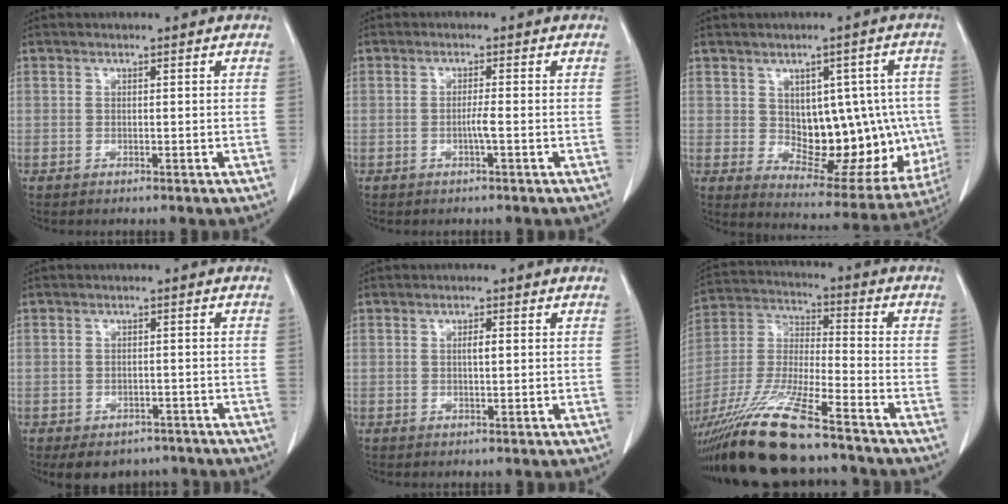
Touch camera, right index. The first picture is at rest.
{"total": 1.6, "force": [-0.6, -0.3, 1.4], "torque": [-0.028, -0.001, -0.010]}
{"total": 16.2, "force": [0.0, 8.4, 13.9], "torque": [-0.169, 0.011, 0.028]}
{"total": 7.2, "force": [-5.6, 4.2, 1.9], "torque": [-0.014, 0.010, -0.071]}
{"total": 1.4, "force": [0.2, 0.2, 1.4], "torque": [-0.025, 0.003, 0.004]}
{"total": 19.5, "force": [-15.4, 1.8, 11.9], "torque": [-0.281, -0.040, -0.286]}